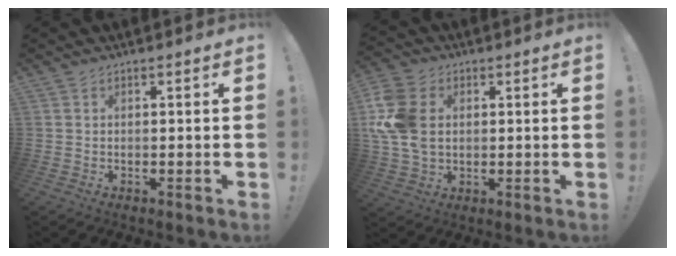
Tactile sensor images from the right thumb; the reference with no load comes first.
{"total": 15.1, "force": [2.1, 11.1, 10.0], "torque": [-0.215, -0.007, 0.040]}